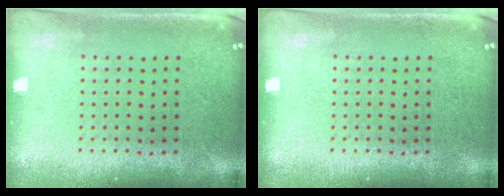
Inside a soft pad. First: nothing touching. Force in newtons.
{"total": 0.0}